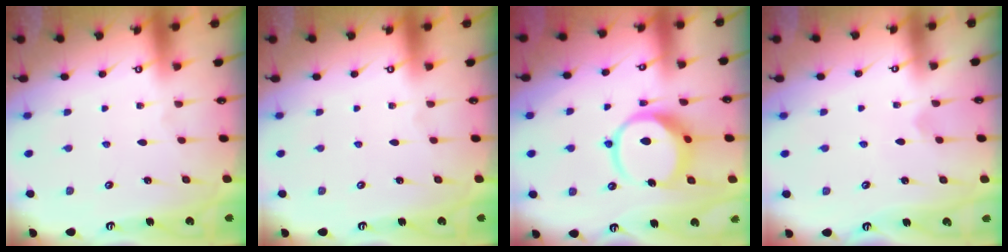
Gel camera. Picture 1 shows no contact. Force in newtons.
{"total": 0.0}
{"total": 11.1, "press": 11.0, "slide": 1.4}
{"total": 2.5, "press": 2.5, "slide": 0.1}